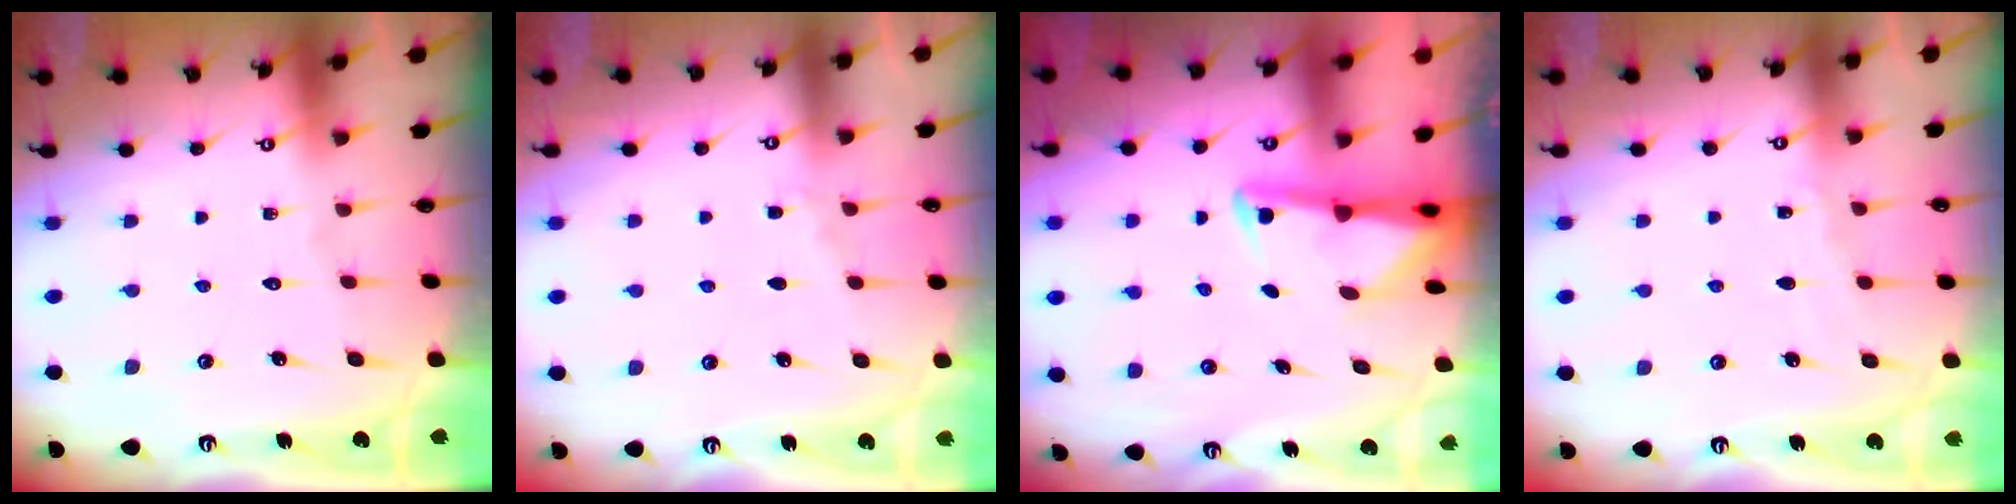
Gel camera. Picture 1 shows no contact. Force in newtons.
{"total": 3.3, "press": 3.3, "slide": 0.5}
{"total": 2.7, "press": 2.7, "slide": 0.7}
{"total": 3.5, "press": 3.5, "slide": 0.4}